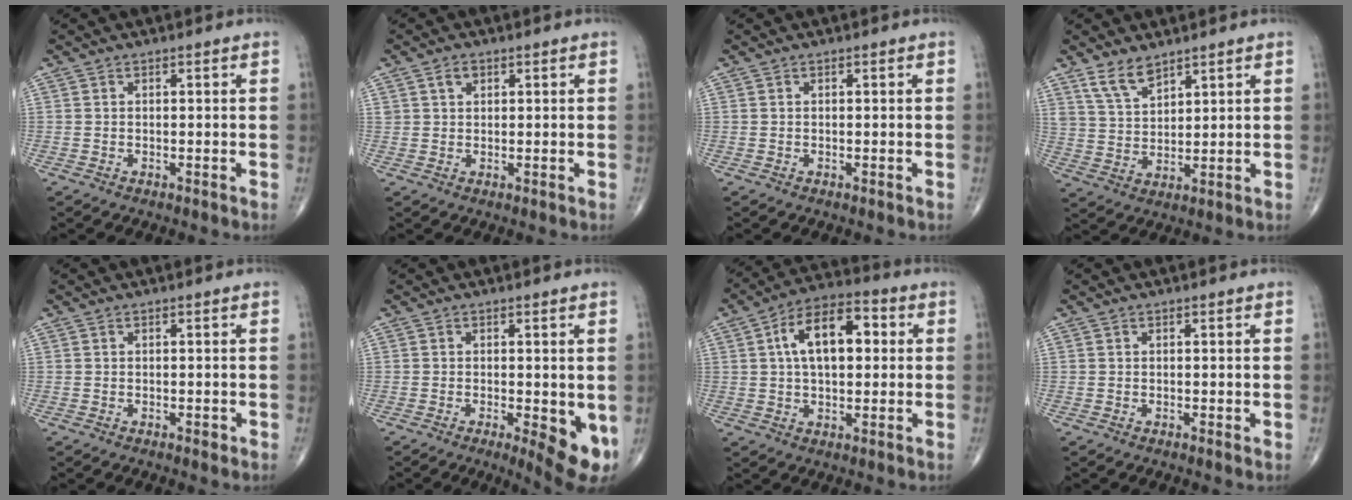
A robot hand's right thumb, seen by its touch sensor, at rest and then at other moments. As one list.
[{"total": 2.1, "force": [1.0, 1.5, 1.1], "torque": [-0.014, 0.001, 0.019]}, {"total": 0.0}, {"total": 6.2, "force": [4.7, 2.7, 3.1], "torque": [-0.048, -0.026, 0.098]}, {"total": 0.7, "force": [-0.3, 0.4, 0.6], "torque": [-0.003, 0.000, -0.006]}, {"total": 7.8, "force": [-1.7, 2.6, 7.2], "torque": [-0.088, -0.018, -0.021]}, {"total": 13.3, "force": [2.5, 7.2, 10.9], "torque": [-0.163, 0.022, 0.033]}, {"total": 0.0}]